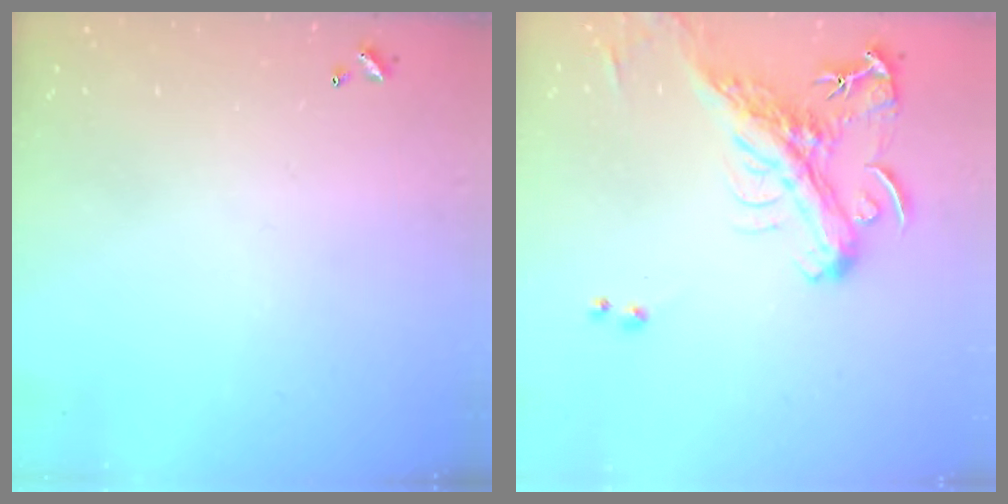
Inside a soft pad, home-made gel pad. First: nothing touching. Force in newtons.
{"total": 3.5, "press": 3.4, "slide": 1.0}